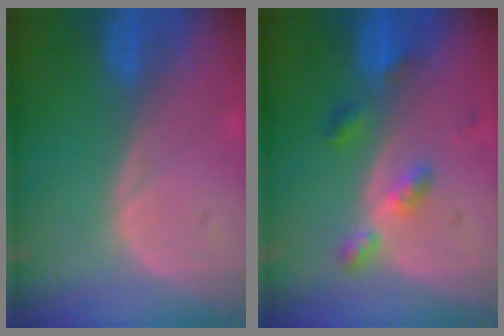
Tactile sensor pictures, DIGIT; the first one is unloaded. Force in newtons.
{"total": 4.6, "press": 4.1, "slide": 1.9}